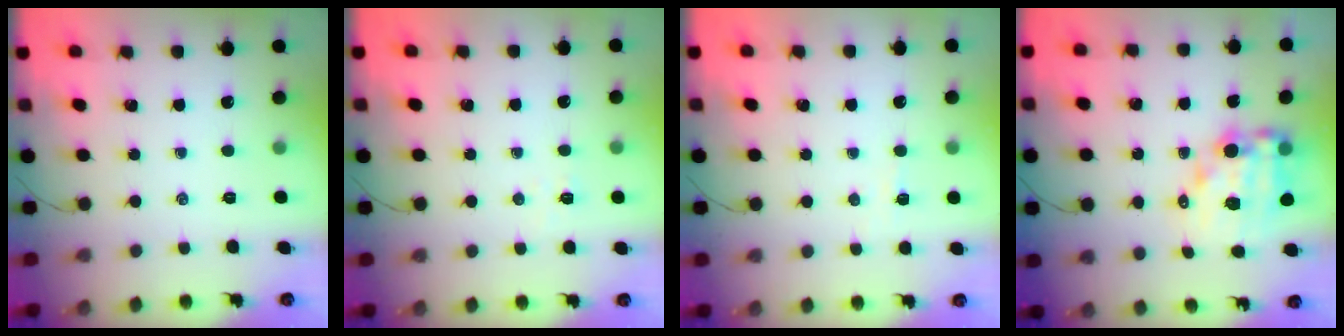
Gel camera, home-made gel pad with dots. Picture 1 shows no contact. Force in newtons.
{"total": 2.9, "press": 2.8, "slide": 0.9}
{"total": 3.1, "press": 3.0, "slide": 0.8}
{"total": 12.1, "press": 11.6, "slide": 3.3}